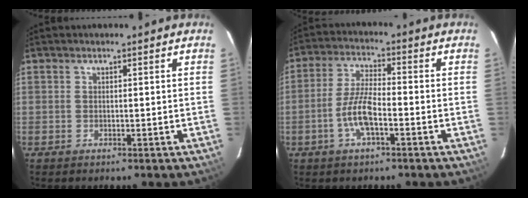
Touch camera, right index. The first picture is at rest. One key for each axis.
{"total": 7.3, "fx": -3.1, "fy": 1.9, "fz": 6.3, "tx": -0.135, "ty": 0.004, "tz": -0.059}